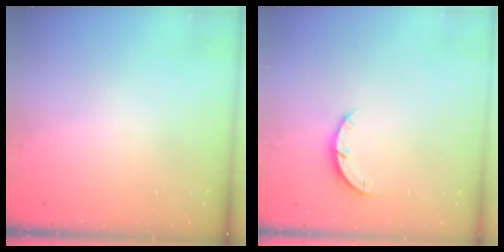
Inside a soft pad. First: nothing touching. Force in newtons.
{"total": 3.2, "press": 3.2, "slide": 0.4}